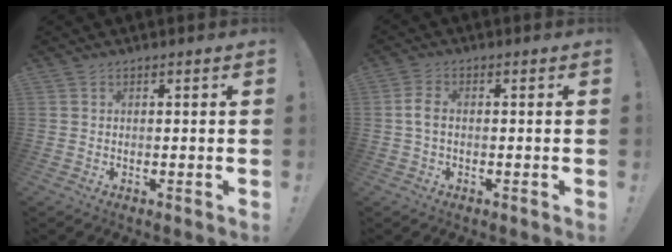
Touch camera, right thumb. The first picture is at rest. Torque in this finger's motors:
{"motor_torque": [0.02, 0.58, 0.50, -0.07, 0.01]}